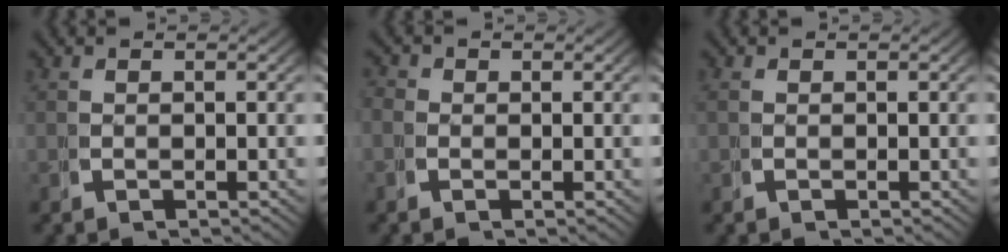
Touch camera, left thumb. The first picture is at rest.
{"total": 1.3, "force": [-0.3, 1.2, 0.0], "torque": [0.004, -0.003, -0.012]}
{"total": 0.0}